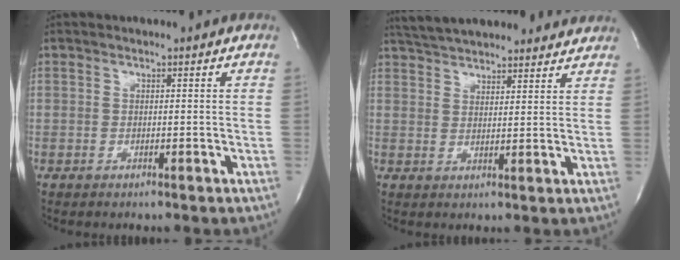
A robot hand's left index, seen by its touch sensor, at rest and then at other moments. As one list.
[{"total": 17.5, "force": [15.9, 3.9, 6.0], "torque": [-0.102, 0.034, 0.224]}]